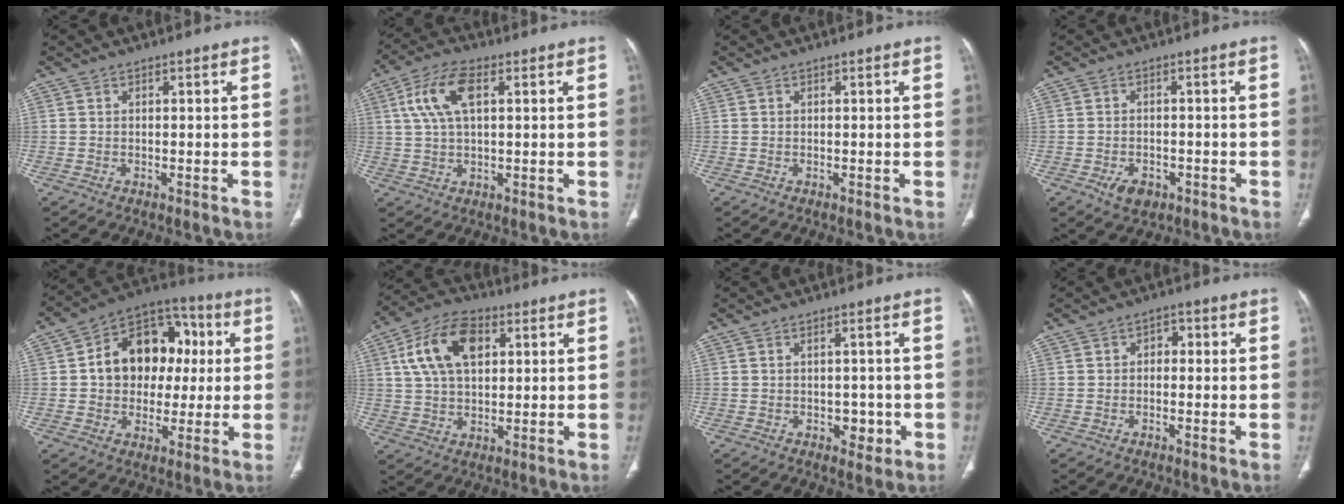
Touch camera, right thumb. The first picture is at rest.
{"total": 9.2, "force": [2.8, 4.3, 7.6], "torque": [-0.162, 0.013, 0.053]}
{"total": 0.0}
{"total": 4.0, "force": [-2.0, 2.5, 2.4], "torque": [-0.037, 0.005, -0.026]}
{"total": 17.3, "force": [2.0, 12.9, 11.3], "torque": [-0.121, 0.027, 0.026]}
{"total": 13.4, "force": [4.1, 8.0, 9.9], "torque": [-0.174, 0.007, 0.074]}
{"total": 3.4, "force": [-0.9, 2.3, 2.2], "torque": [-0.013, 0.004, -0.007]}
{"total": 2.6, "force": [0.3, 1.8, 1.8], "torque": [-0.011, 0.010, -0.004]}